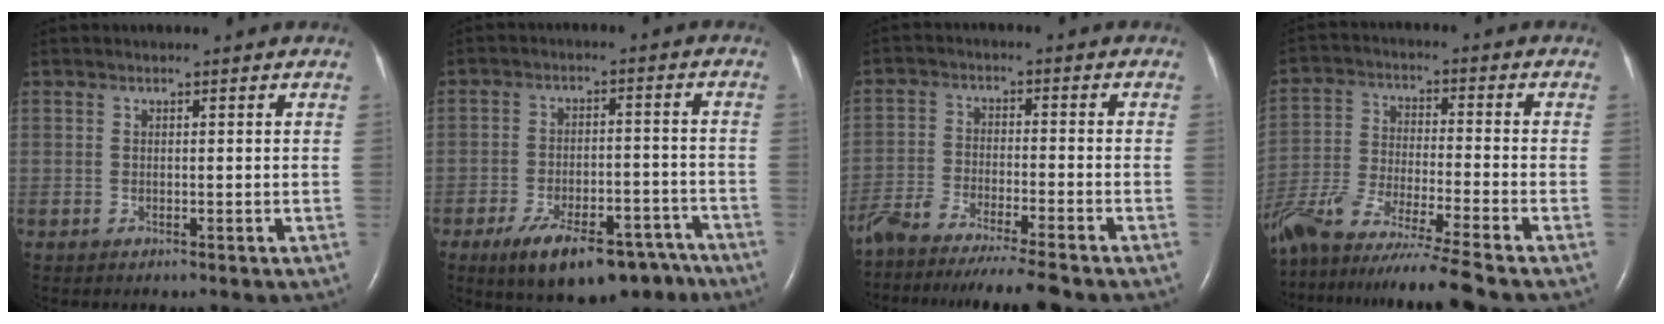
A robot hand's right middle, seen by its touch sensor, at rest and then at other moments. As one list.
[{"total": 14.8, "force": [-10.7, 6.2, 8.2], "torque": [-0.107, 0.016, -0.160]}, {"total": 14.5, "force": [-12.9, -0.1, 6.7], "torque": [-0.103, -0.032, -0.209]}, {"total": 18.8, "force": [-16.2, -1.4, 9.5], "torque": [-0.197, -0.052, -0.288]}]